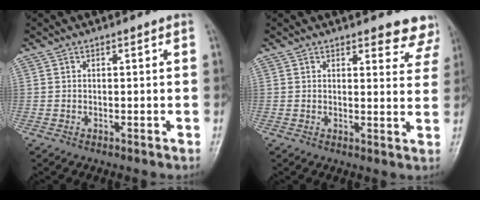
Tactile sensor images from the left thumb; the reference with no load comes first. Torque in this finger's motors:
{"motor_torque": [-0.03, 0.11, -0.13, -0.15, 0.02]}